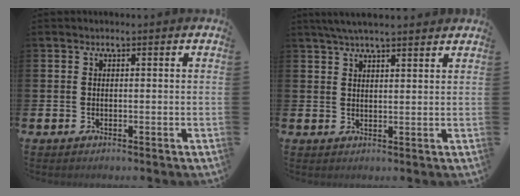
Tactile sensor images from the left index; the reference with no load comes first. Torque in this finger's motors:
{"motor_torque": [0.83, -0.94, 0.57, 0.21]}